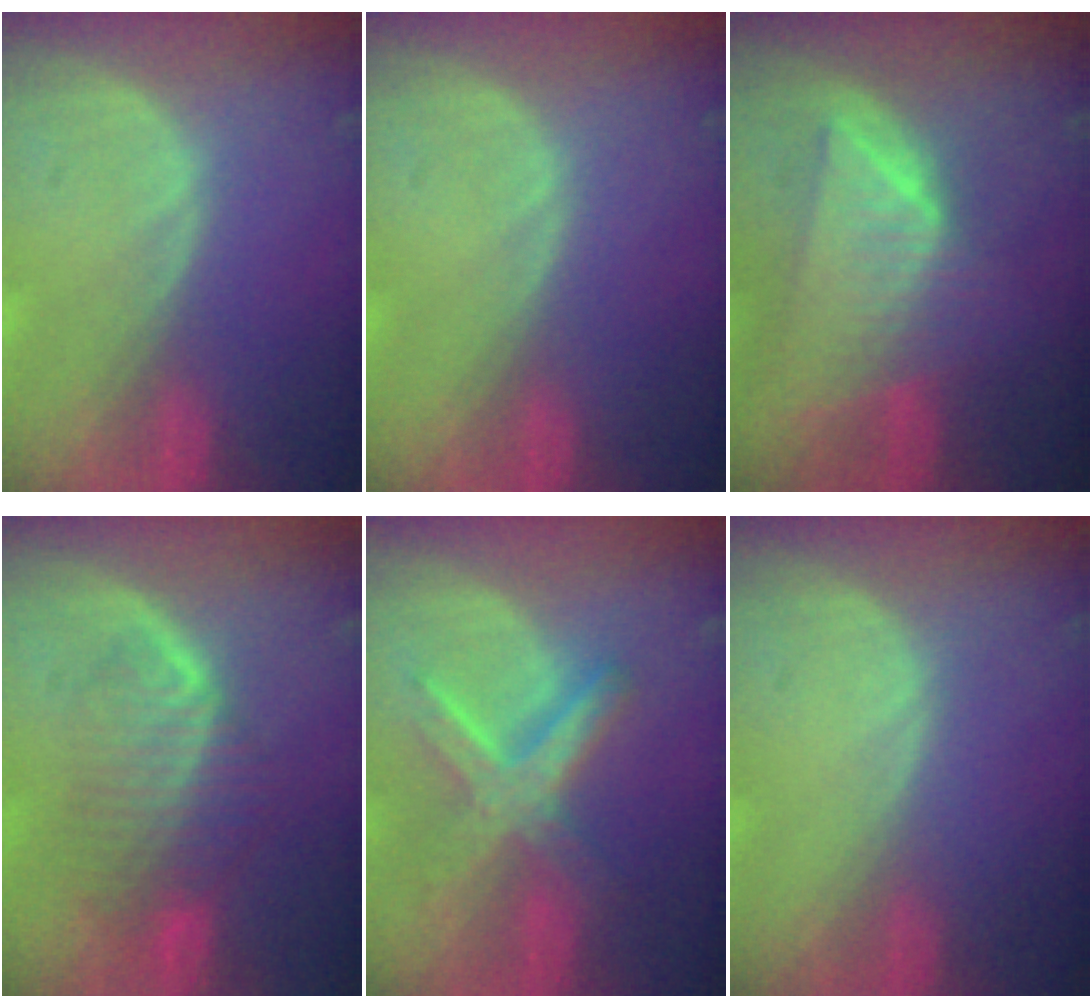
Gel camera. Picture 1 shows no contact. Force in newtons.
{"total": 0.0}
{"total": 8.4, "press": 7.6, "slide": 3.7}
{"total": 7.6, "press": 6.9, "slide": 3.2}
{"total": 7.6, "press": 7.6, "slide": 0.5}
{"total": 0.0}